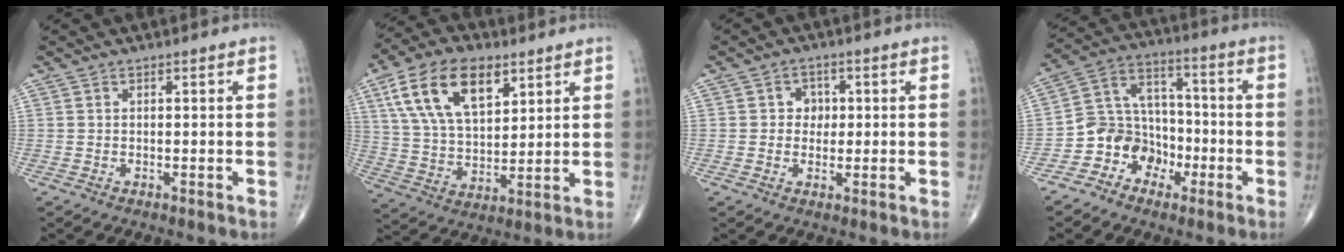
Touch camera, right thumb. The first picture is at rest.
{"total": 17.2, "force": [8.0, 9.2, 12.1], "torque": [-0.201, -0.019, 0.151]}
{"total": 3.6, "force": [0.4, 3.2, 1.7], "torque": [0.001, 0.006, 0.001]}
{"total": 10.5, "force": [-4.9, 8.9, 2.7], "torque": [0.000, 0.079, -0.093]}